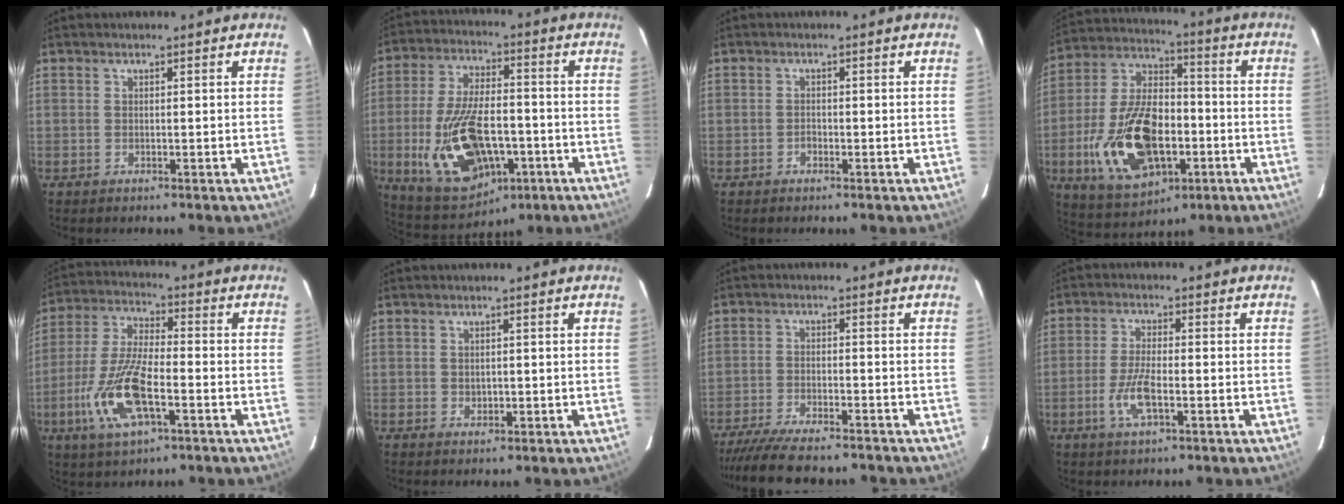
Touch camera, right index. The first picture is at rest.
{"total": 19.6, "force": [-5.9, 10.2, 15.7], "torque": [-0.323, -0.010, -0.081]}
{"total": 0.9, "force": [-0.7, 0.5, 0.1], "torque": [-0.002, 0.005, -0.013]}
{"total": 20.9, "force": [-5.9, 11.5, 16.4], "torque": [-0.350, 0.002, -0.089]}
{"total": 15.6, "force": [-5.7, 5.7, 13.3], "torque": [-0.291, -0.010, -0.110]}
{"total": 1.2, "force": [0.0, 1.1, 0.6], "torque": [-0.007, 0.003, 0.001]}
{"total": 14.2, "force": [-12.4, 2.6, 6.3], "torque": [-0.135, -0.026, -0.198]}
{"total": 6.2, "force": [-2.5, 1.7, 5.5], "torque": [-0.119, -0.002, -0.049]}